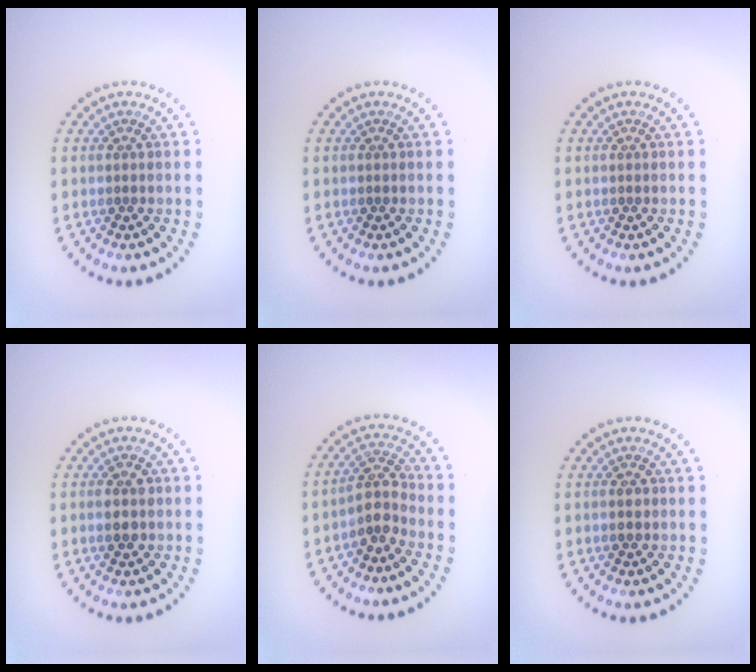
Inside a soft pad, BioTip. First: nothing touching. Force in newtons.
{"total": 0.0}
{"total": 0.0}
{"total": 2.4, "press": 2.4, "slide": 0.2}
{"total": 2.7, "press": 2.2, "slide": 1.6}
{"total": 1.5, "press": 1.5, "slide": 0.1}